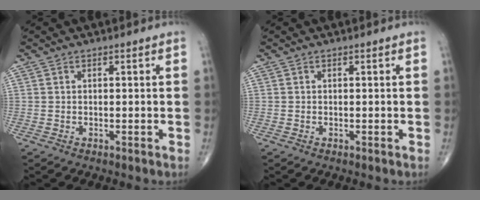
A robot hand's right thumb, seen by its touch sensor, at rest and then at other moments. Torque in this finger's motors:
{"motor_torque": [-0.34, -0.05, -0.26, -0.36, -0.03]}